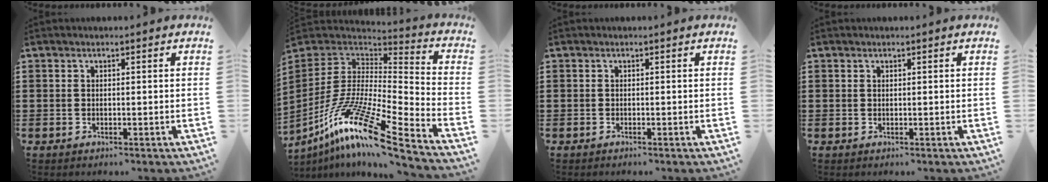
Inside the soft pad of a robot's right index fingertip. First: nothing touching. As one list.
[{"total": 15.3, "force": [-9.6, 1.6, 11.8], "torque": [-0.239, 0.002, -0.187]}, {"total": 0.0}, {"total": 0.0}]